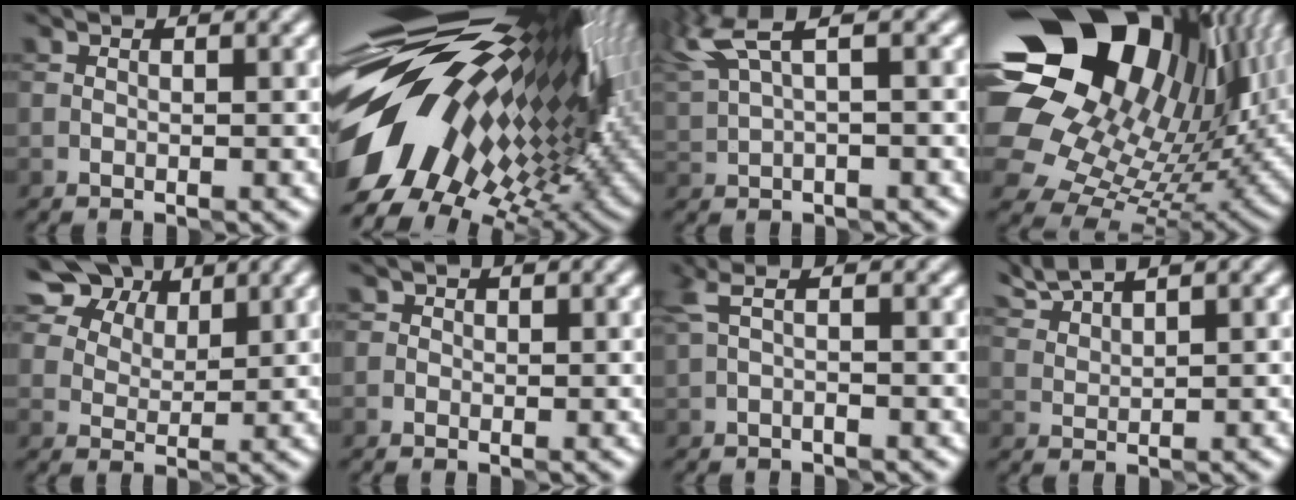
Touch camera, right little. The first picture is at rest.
{"total": 18.6, "force": [2.0, 8.9, 16.3], "torque": [-0.295, -0.003, 0.018]}
{"total": 4.4, "force": [2.6, 0.9, 3.5], "torque": [-0.091, 0.017, 0.057]}
{"total": 21.9, "force": [8.2, 15.4, 13.3], "torque": [-0.288, 0.017, 0.160]}
{"total": 8.1, "force": [5.9, 4.3, 3.6], "torque": [-0.089, -0.004, 0.112]}
{"total": 0.8, "force": [0.3, 0.6, 0.2], "torque": [0.001, -0.002, -0.001]}
{"total": 1.9, "force": [0.3, 0.1, 1.8], "torque": [-0.047, 0.005, 0.004]}
{"total": 3.4, "force": [3.1, 0.1, 1.4], "torque": [-0.041, 0.014, 0.071]}